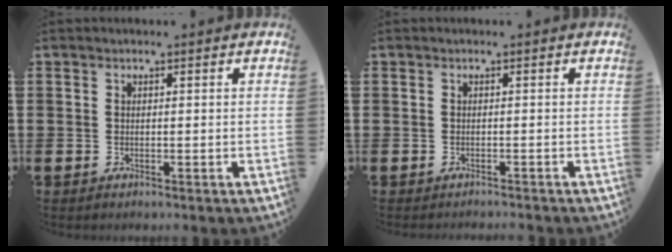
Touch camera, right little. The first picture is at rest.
{"total": 0.7, "force": [-0.7, -0.1, 0.0], "torque": [0.001, 0.000, -0.016]}